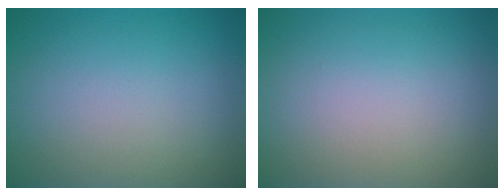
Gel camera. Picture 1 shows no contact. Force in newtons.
{"total": 0.0}